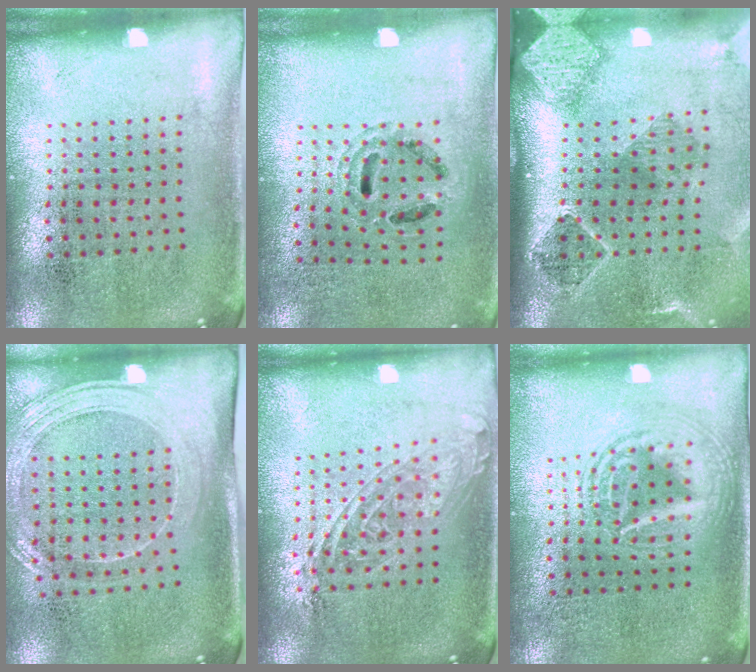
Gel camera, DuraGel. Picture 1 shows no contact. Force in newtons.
{"total": 0.9, "press": 0.9, "slide": 0.2}
{"total": 2.9, "press": 1.9, "slide": 2.1}
{"total": 1.9, "press": 1.7, "slide": 0.9}
{"total": 1.7, "press": 1.4, "slide": 0.9}
{"total": 2.8, "press": 2.8, "slide": 0.4}